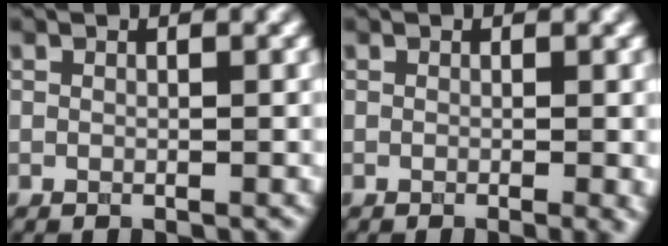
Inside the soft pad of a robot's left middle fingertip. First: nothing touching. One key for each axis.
{"total": 1.1, "fx": -0.2, "fy": 0.2, "fz": 1.1, "tx": -0.015, "ty": -0.006, "tz": -0.004}